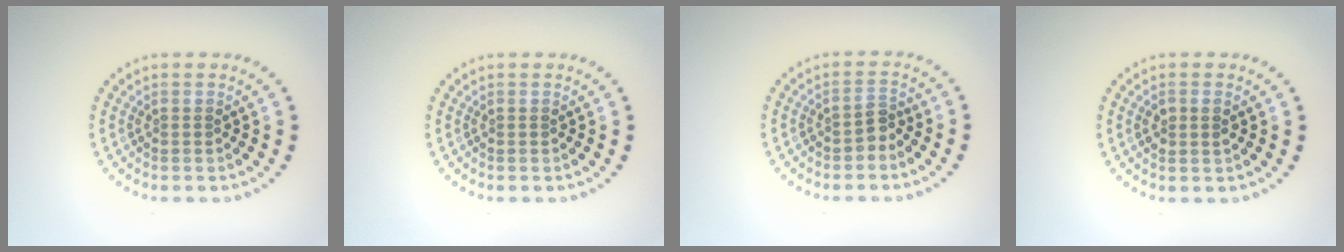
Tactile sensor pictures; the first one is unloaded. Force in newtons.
{"total": 0.0}
{"total": 1.4, "press": 1.2, "slide": 0.6}
{"total": 1.4, "press": 1.4, "slide": 0.4}